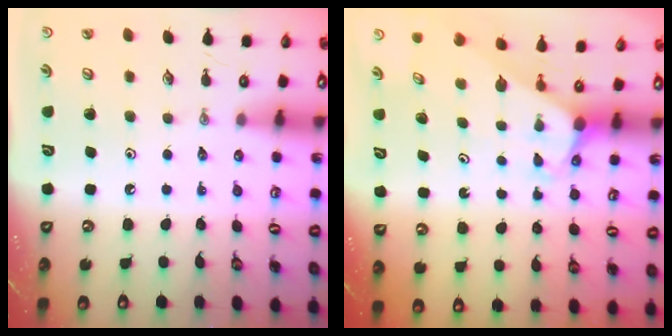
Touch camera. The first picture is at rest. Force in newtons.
{"total": 2.9, "press": 2.9, "slide": 0.1}